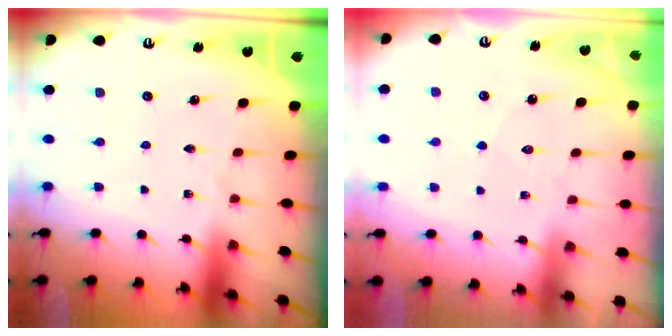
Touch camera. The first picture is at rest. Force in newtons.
{"total": 3.8, "press": 3.8, "slide": 0.3}